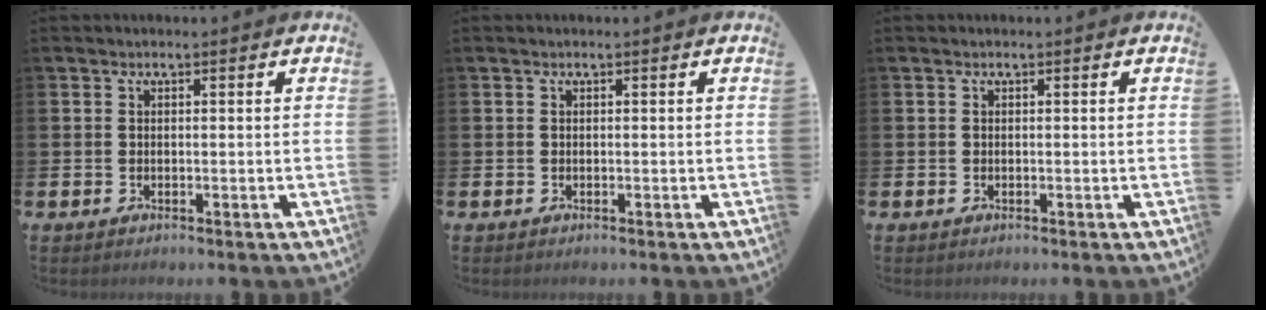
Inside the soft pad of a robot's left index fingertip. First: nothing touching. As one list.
[{"total": 0.0}, {"total": 0.0}]